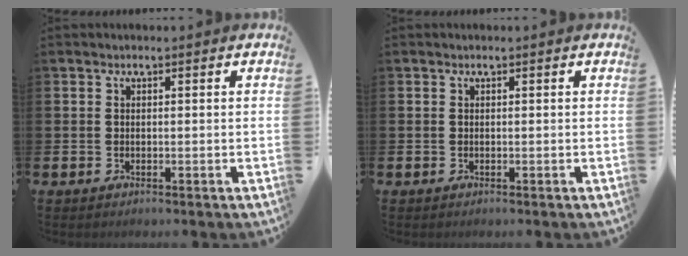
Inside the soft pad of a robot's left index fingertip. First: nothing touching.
{"total": 0.0}